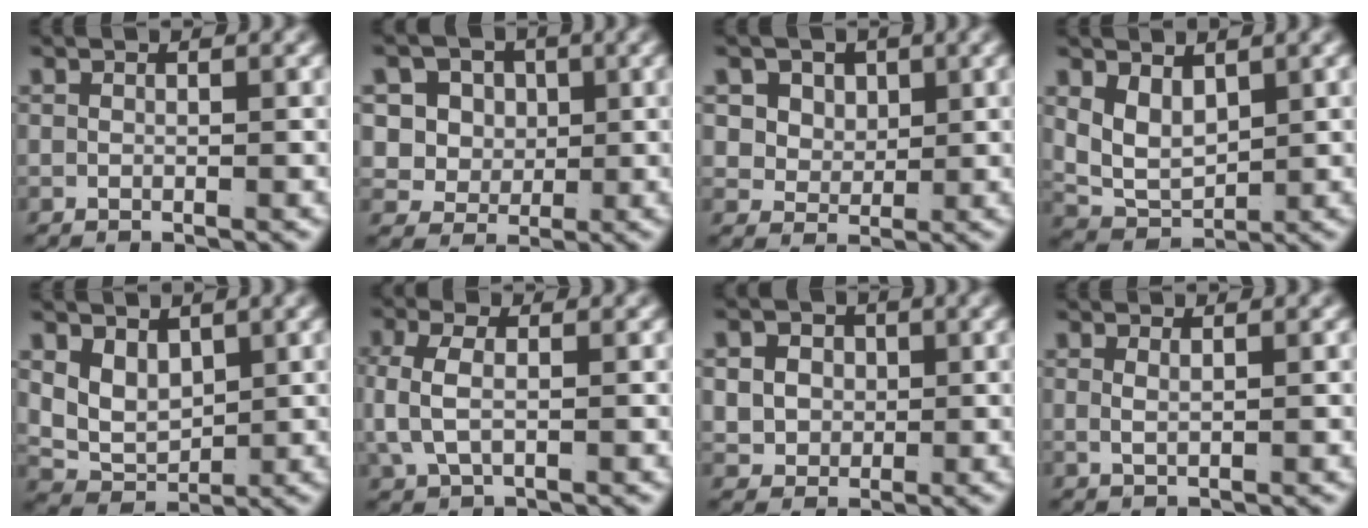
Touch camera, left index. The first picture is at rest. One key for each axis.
{"total": 11.2, "fx": 0.2, "fy": 10.4, "fz": 3.9, "tx": -0.122, "ty": -0.037, "tz": -0.001}
{"total": 6.7, "fx": 1.5, "fy": 6.1, "fz": 2.4, "tx": -0.078, "ty": -0.023, "tz": 0.026}
{"total": 6.0, "fx": 0.8, "fy": 4.9, "fz": 3.4, "tx": -0.084, "ty": -0.027, "tz": 0.021}
{"total": 7.0, "fx": 1.1, "fy": 5.9, "fz": 3.5, "tx": -0.086, "ty": -0.026, "tz": 0.024}
{"total": 3.3, "fx": 0.3, "fy": 1.8, "fz": 2.7, "tx": -0.077, "ty": -0.010, "tz": 0.016}
{"total": 5.3, "fx": 0.4, "fy": 4.8, "fz": 2.2, "tx": -0.050, "ty": -0.015, "tz": 0.011}
{"total": 0.9, "fx": 0.4, "fy": -0.3, "fz": 0.7, "tx": -0.017, "ty": -0.012, "tz": 0.020}